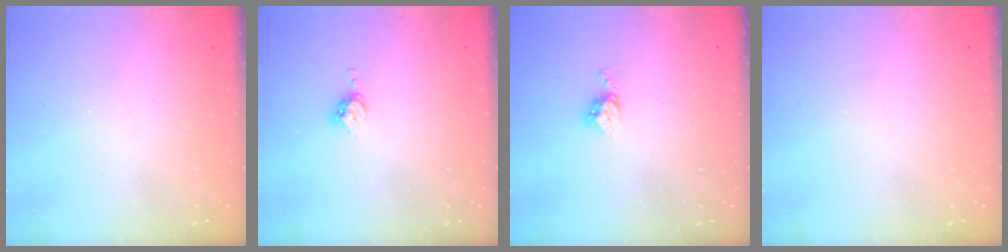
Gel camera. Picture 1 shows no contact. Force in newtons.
{"total": 5.1, "press": 5.1, "slide": 0.7}
{"total": 4.9, "press": 4.8, "slide": 0.2}
{"total": 0.0}